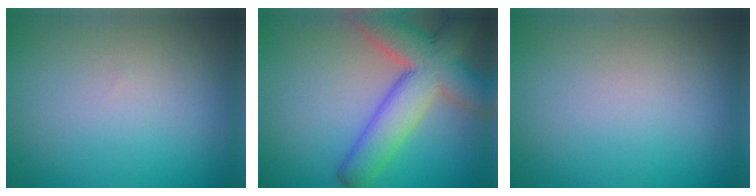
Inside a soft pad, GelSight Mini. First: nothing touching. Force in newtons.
{"total": 8.7, "press": 8.7, "slide": 0.5}
{"total": 0.0}